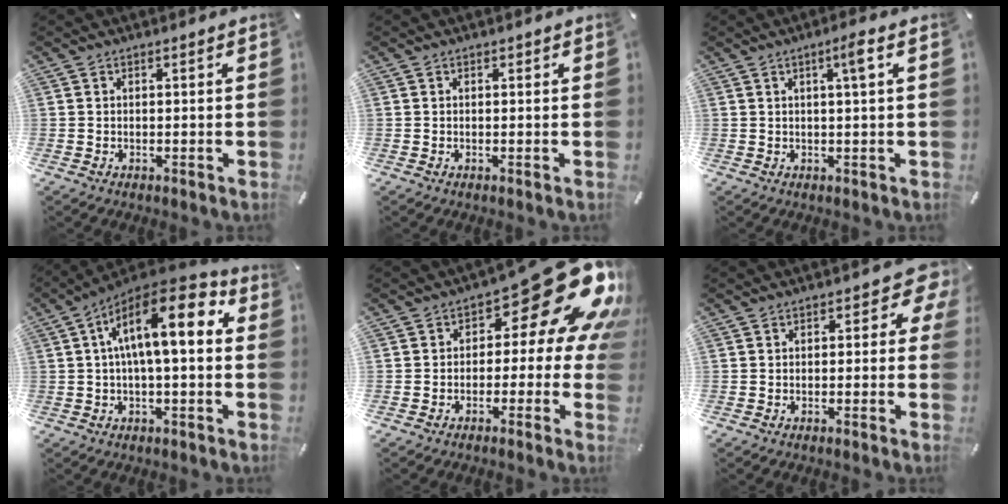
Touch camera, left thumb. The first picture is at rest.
{"total": 0.0}
{"total": 3.6, "force": [1.3, -0.1, 3.3], "torque": [-0.059, -0.005, 0.018]}
{"total": 15.0, "force": [3.0, 5.6, 13.6], "torque": [-0.228, -0.015, 0.047]}
{"total": 20.4, "force": [9.5, 8.8, 15.8], "torque": [-0.198, -0.062, 0.158]}
{"total": 5.6, "force": [1.0, 3.4, 4.4], "torque": [-0.053, -0.002, 0.011]}